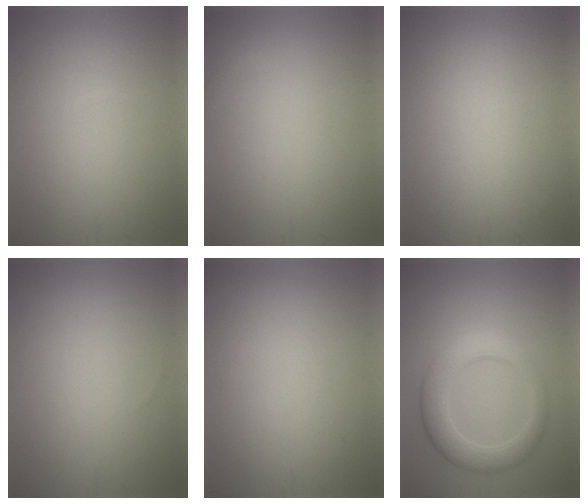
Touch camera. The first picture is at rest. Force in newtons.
{"total": 0.6, "press": 0.6, "slide": 0.2}
{"total": 0.0}
{"total": 0.0}
{"total": 0.0}
{"total": 5.2, "press": 5.2, "slide": 0.0}